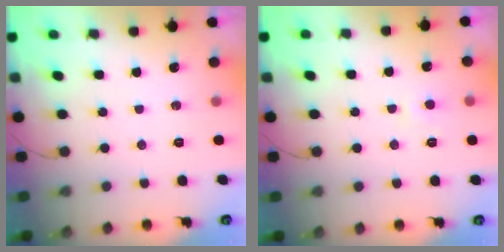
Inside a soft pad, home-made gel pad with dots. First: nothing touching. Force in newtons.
{"total": 3.6, "press": 3.6, "slide": 0.4}